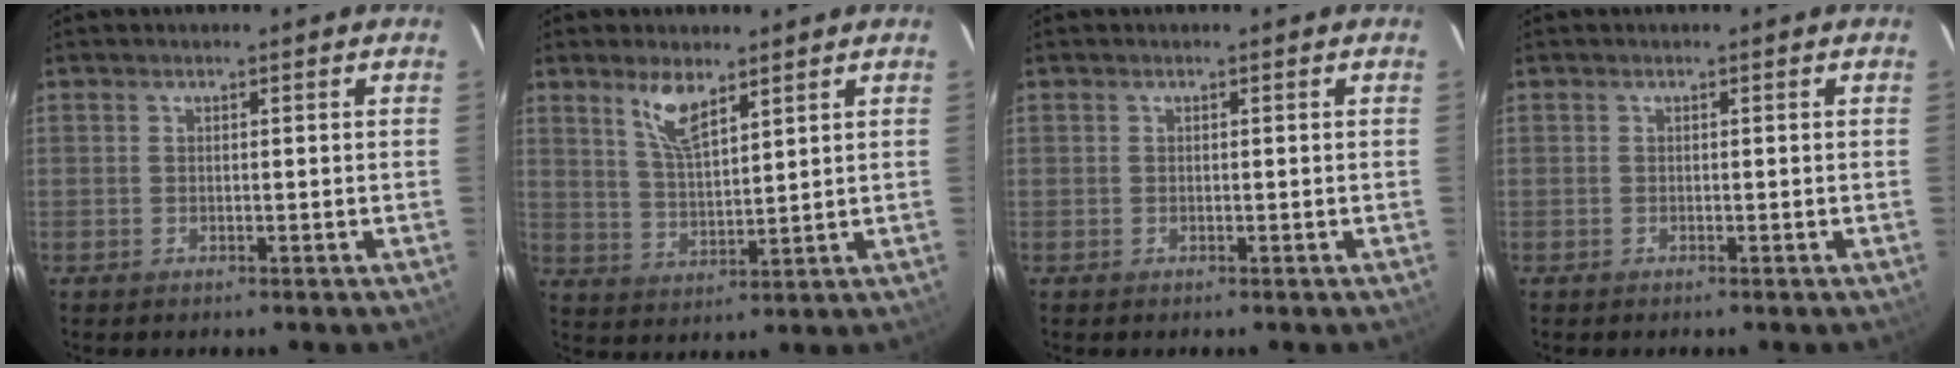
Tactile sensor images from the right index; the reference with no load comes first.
{"total": 6.7, "force": [4.5, 2.1, 4.5], "torque": [-0.087, -0.001, 0.092]}
{"total": 0.0}
{"total": 0.0}